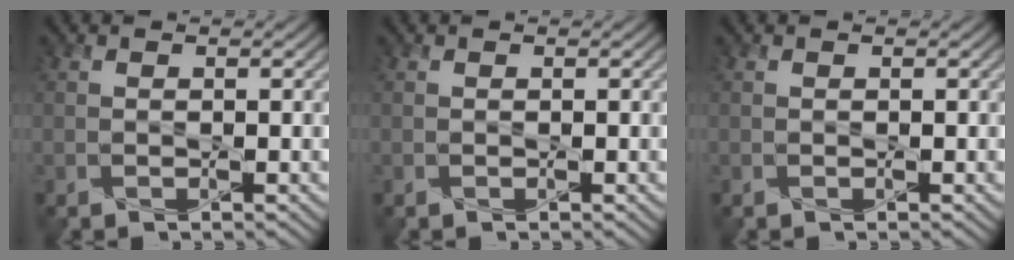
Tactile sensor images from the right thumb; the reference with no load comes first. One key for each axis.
{"total": 0.0}
{"total": 0.0}